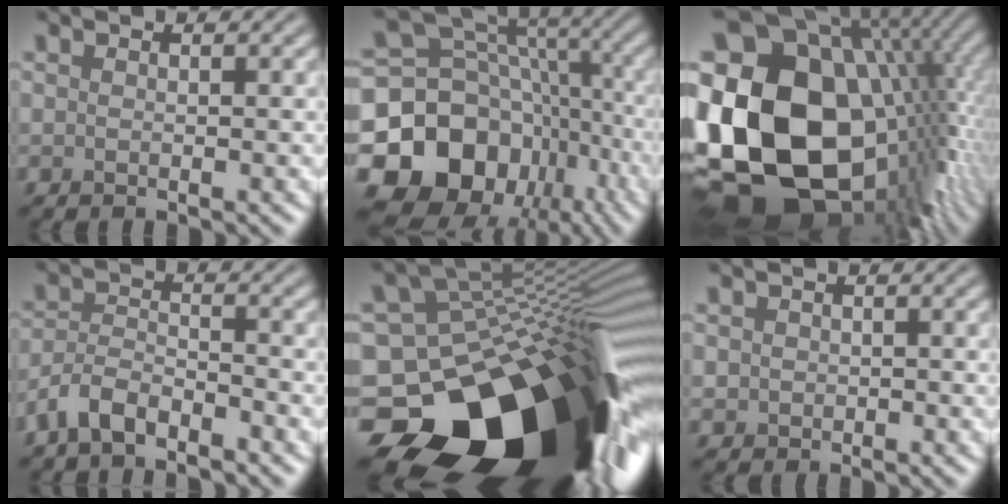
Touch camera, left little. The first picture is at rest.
{"total": 16.6, "force": [-6.1, 13.3, 7.8], "torque": [-0.162, 0.015, -0.107]}
{"total": 22.3, "force": [-1.8, 16.7, 14.7], "torque": [-0.329, -0.008, -0.018]}
{"total": 3.8, "force": [-3.0, 1.4, 1.8], "torque": [-0.036, 0.003, -0.070]}
{"total": 20.5, "force": [-10.2, 10.9, 14.0], "torque": [-0.221, -0.019, -0.144]}
{"total": 1.2, "force": [0.0, 1.2, 0.3], "torque": [0.000, -0.005, -0.001]}